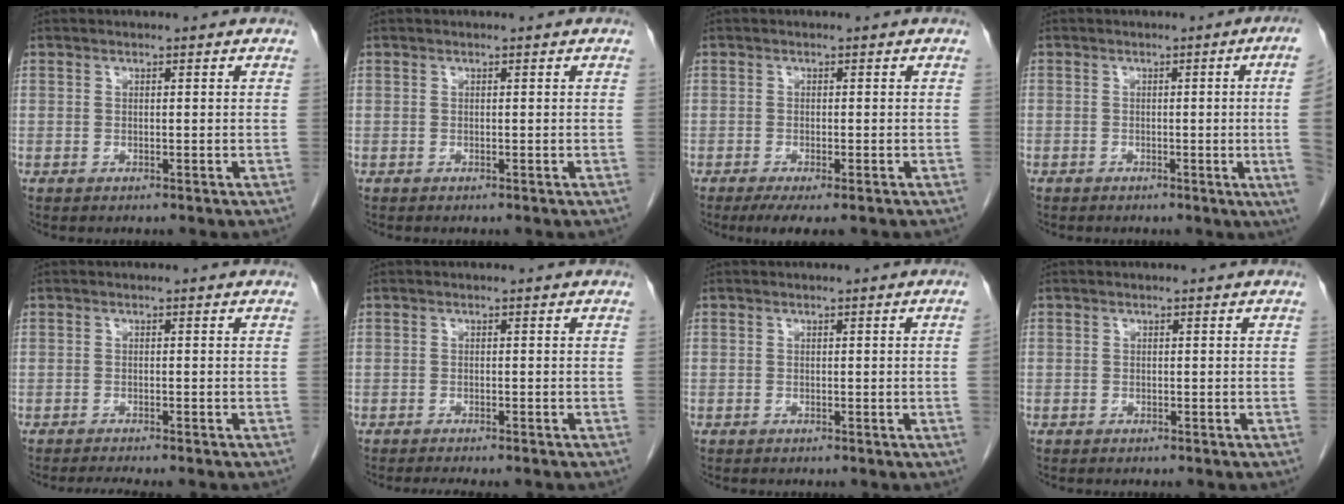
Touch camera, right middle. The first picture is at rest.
{"total": 0.0}
{"total": 4.1, "force": [-2.7, 0.7, 2.9], "torque": [-0.041, -0.012, -0.040]}
{"total": 7.9, "force": [-0.5, -2.5, 7.5], "torque": [-0.066, -0.012, -0.010]}
{"total": 3.4, "force": [-3.0, 0.0, 1.6], "torque": [-0.018, -0.006, -0.043]}
{"total": 4.0, "force": [-3.5, 1.0, 1.6], "torque": [-0.016, -0.005, -0.041]}
{"total": 1.1, "force": [-0.1, -0.5, 0.9], "torque": [-0.005, 0.000, 0.000]}
{"total": 0.0}